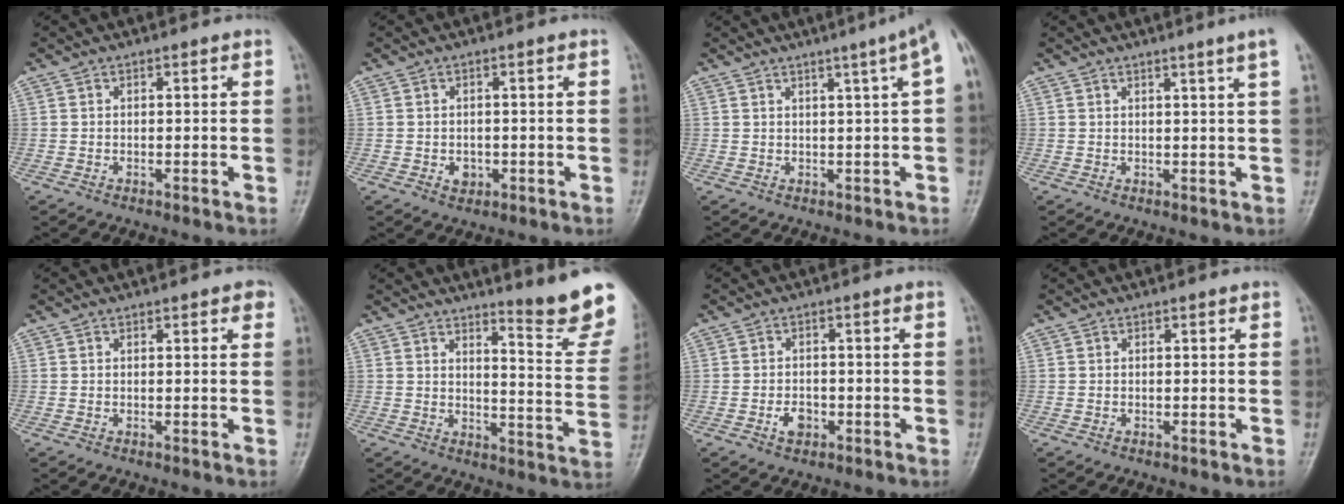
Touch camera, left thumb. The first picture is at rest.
{"total": 2.2, "force": [-0.6, 1.9, 1.0], "torque": [-0.001, 0.003, -0.004]}
{"total": 5.5, "force": [2.2, -0.2, 5.1], "torque": [-0.065, 0.010, 0.026]}
{"total": 3.6, "force": [2.1, -1.0, 2.7], "torque": [-0.038, -0.009, 0.030]}
{"total": 1.6, "force": [0.8, 0.8, 1.1], "torque": [-0.002, 0.001, 0.008]}
{"total": 13.3, "force": [11.0, 0.8, 7.5], "torque": [-0.074, -0.114, 0.136]}
{"total": 3.1, "force": [-1.3, 2.3, 1.7], "torque": [-0.019, 0.008, -0.022]}
{"total": 0.0}